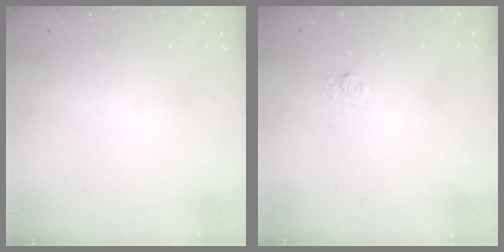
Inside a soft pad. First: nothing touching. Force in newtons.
{"total": 4.3, "press": 4.2, "slide": 0.6}